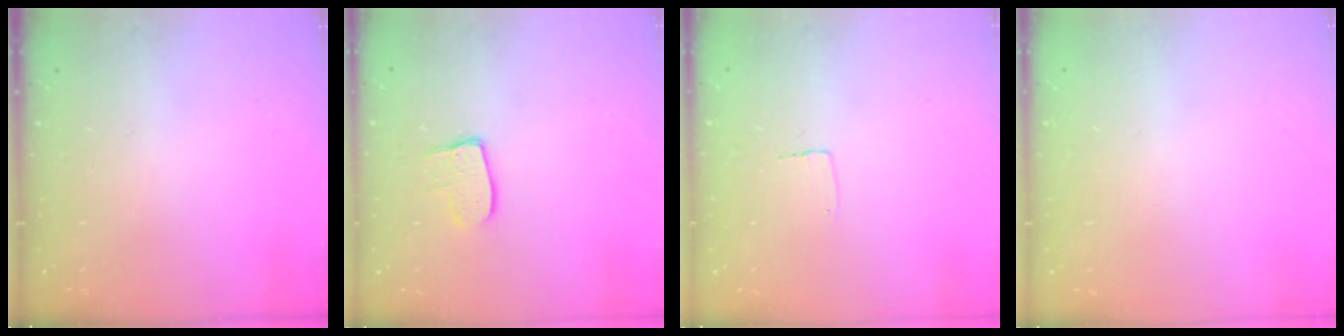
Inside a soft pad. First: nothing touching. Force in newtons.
{"total": 8.5, "press": 8.5, "slide": 0.7}
{"total": 2.6, "press": 2.6, "slide": 0.1}
{"total": 0.0}